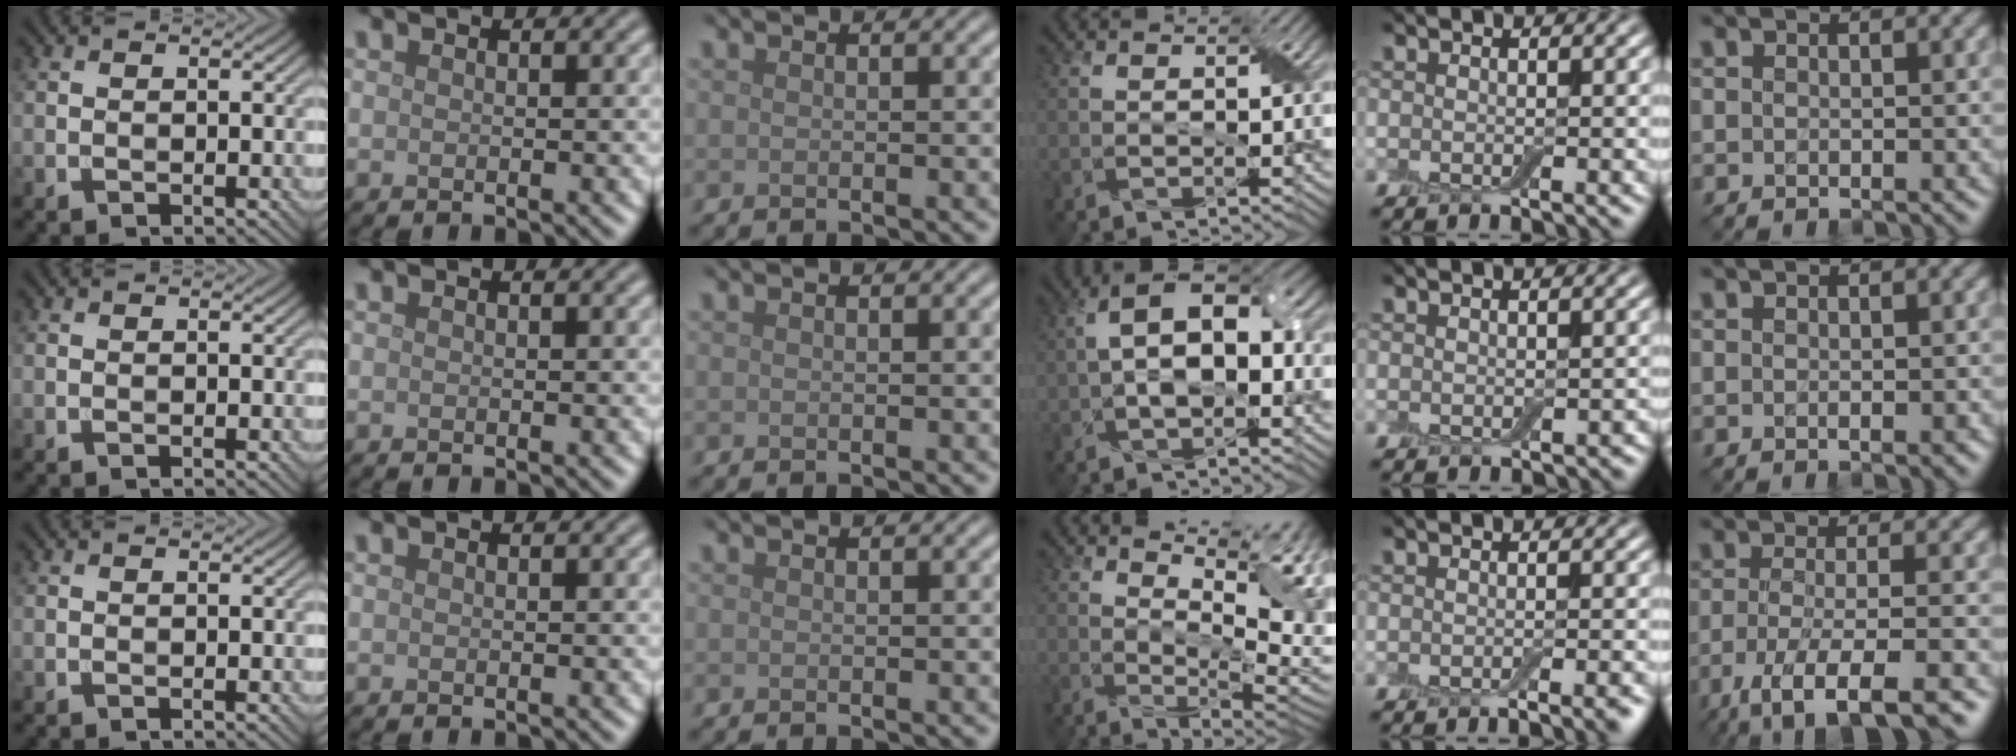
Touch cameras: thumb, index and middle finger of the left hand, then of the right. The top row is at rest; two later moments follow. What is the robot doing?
{"motion": "peel", "object": "aluminum foil"}